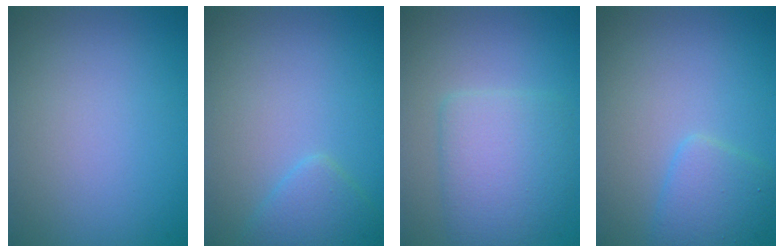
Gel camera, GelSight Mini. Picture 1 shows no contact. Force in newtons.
{"total": 2.4, "press": 2.4, "slide": 0.1}
{"total": 4.4, "press": 4.4, "slide": 0.2}
{"total": 2.7, "press": 2.7, "slide": 0.1}